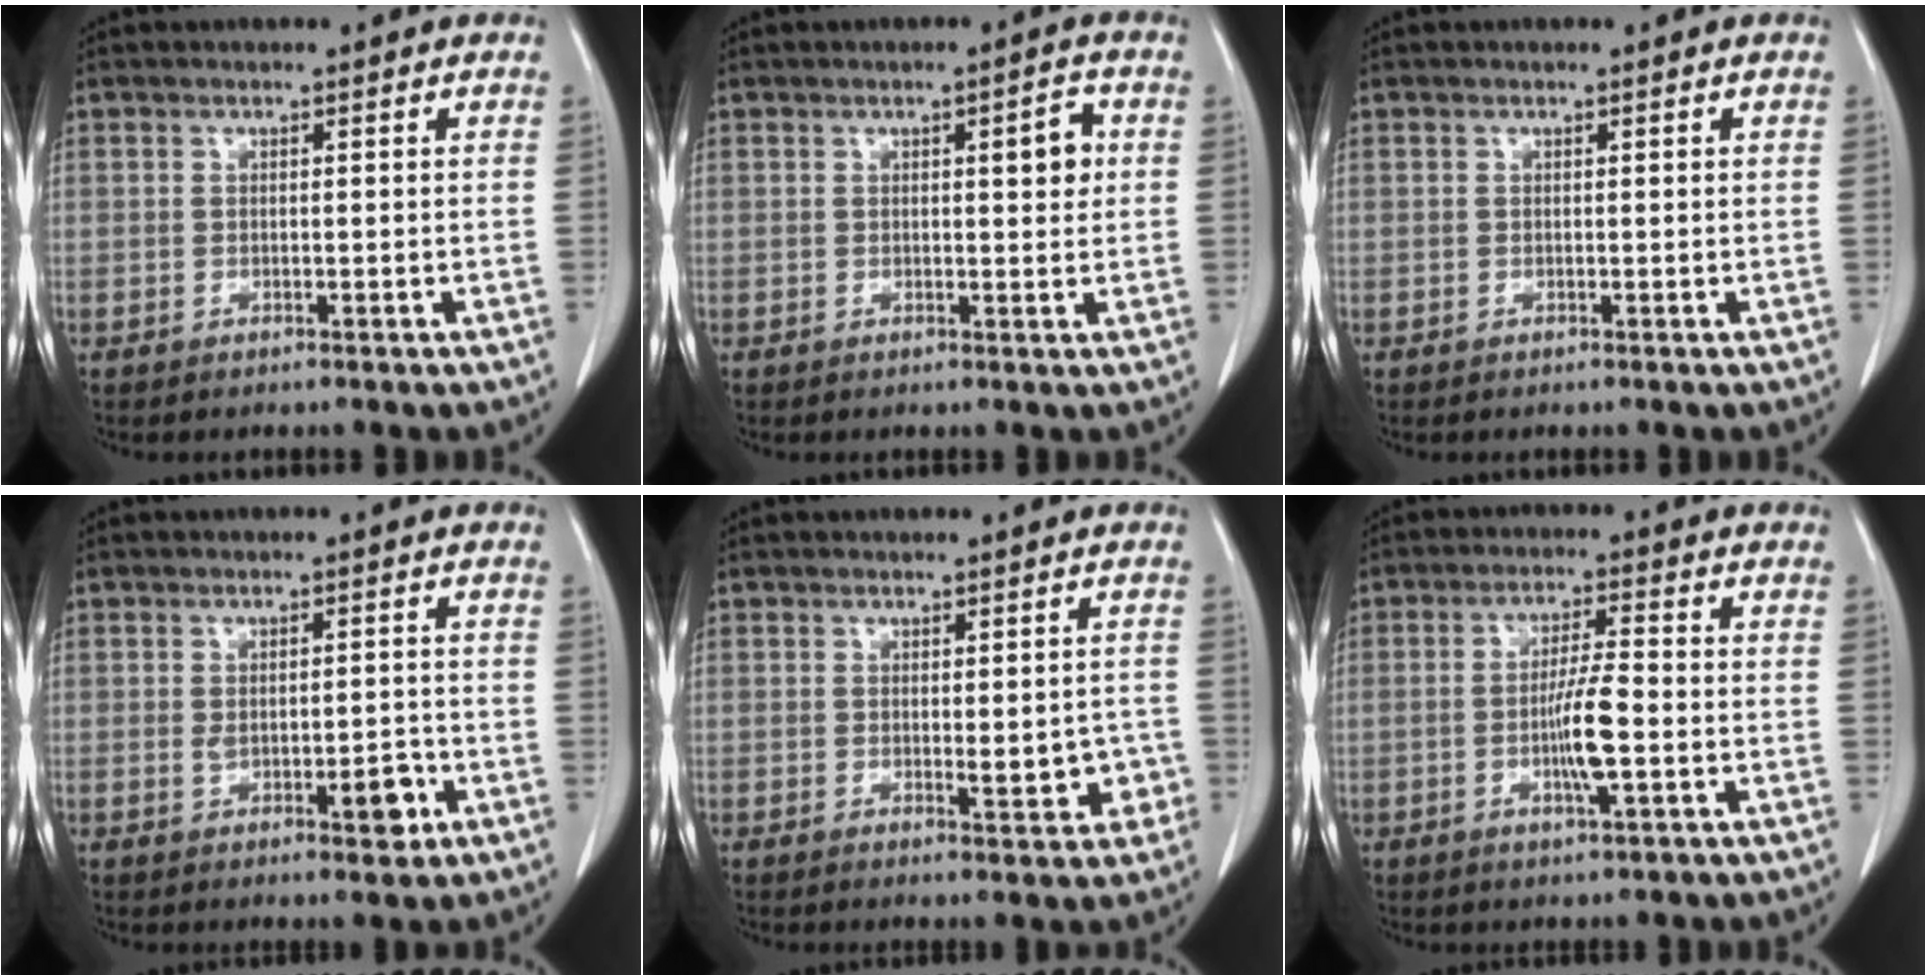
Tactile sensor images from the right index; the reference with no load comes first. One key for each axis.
{"total": 3.6, "fx": 0.9, "fy": 0.9, "fz": 3.3, "tx": -0.045, "ty": 0.002, "tz": 0.010}
{"total": 0.0}
{"total": 4.9, "fx": -1.4, "fy": 1.9, "fz": 4.3, "tx": -0.062, "ty": -0.001, "tz": -0.011}
{"total": 4.5, "fx": -0.9, "fy": 1.7, "fz": 4.0, "tx": -0.044, "ty": -0.004, "tz": -0.008}
{"total": 6.6, "fx": -1.5, "fy": 0.5, "fz": 6.4, "tx": -0.120, "ty": -0.003, "tz": -0.028}